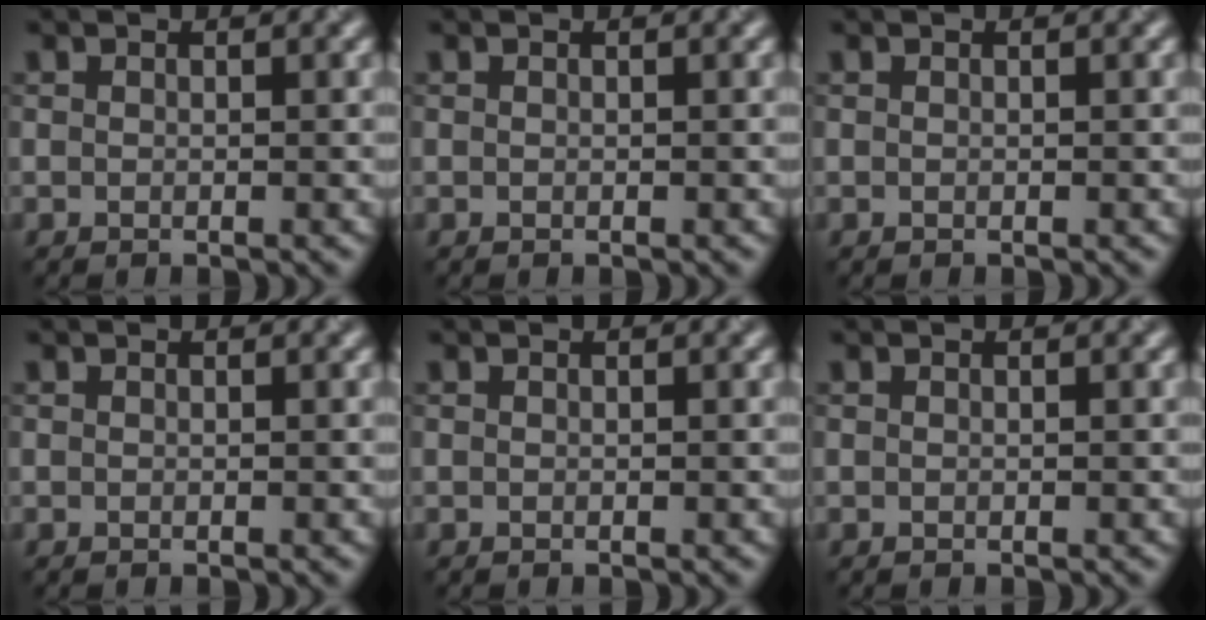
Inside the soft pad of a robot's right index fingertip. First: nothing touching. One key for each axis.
{"total": 0.0}
{"total": 0.0}
{"total": 0.0}
{"total": 0.0}
{"total": 0.0}